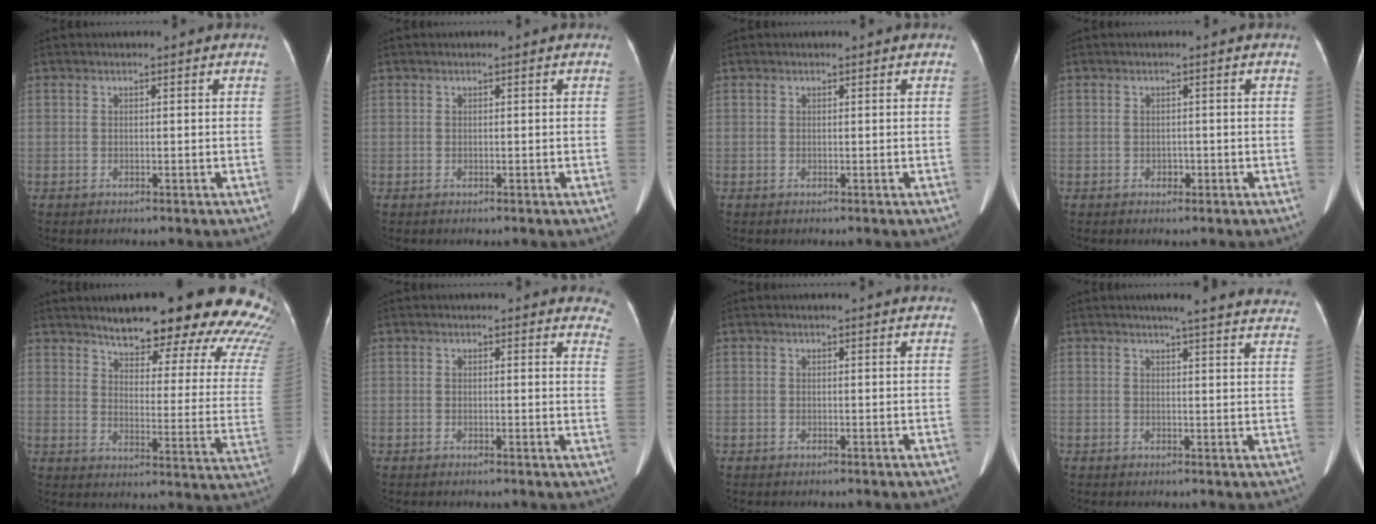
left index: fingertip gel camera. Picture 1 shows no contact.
{"total": 0.0}
{"total": 0.0}
{"total": 1.0, "force": [-0.6, 0.7, 0.3], "torque": [-0.008, -0.003, -0.009]}
{"total": 25.1, "force": [21.3, 5.1, 12.4], "torque": [-0.145, -0.062, 0.242]}
{"total": 6.6, "force": [6.3, 1.6, 1.5], "torque": [0.014, -0.020, 0.031]}
{"total": 1.7, "force": [1.6, -0.3, 0.4], "torque": [-0.014, 0.000, 0.014]}
{"total": 16.6, "force": [15.4, 2.1, 5.9], "torque": [-0.056, -0.021, 0.161]}